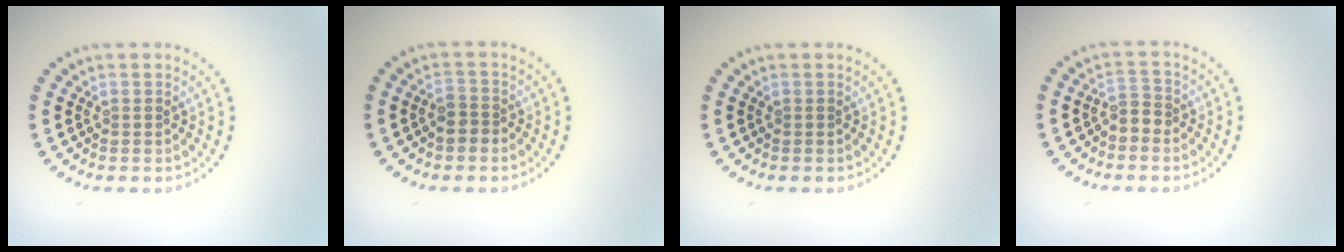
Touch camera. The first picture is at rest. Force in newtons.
{"total": 1.8, "press": 1.6, "slide": 0.8}
{"total": 0.0}
{"total": 1.5, "press": 1.3, "slide": 0.8}